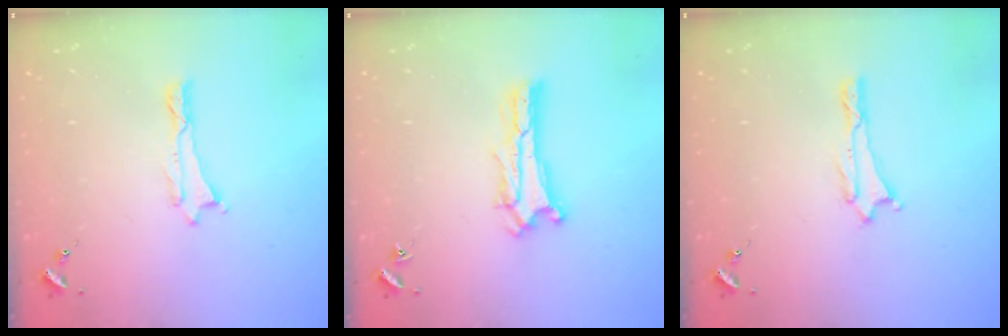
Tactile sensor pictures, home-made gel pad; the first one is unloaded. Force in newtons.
{"total": 0.9, "press": 0.9, "slide": 0.2}
{"total": 0.0}